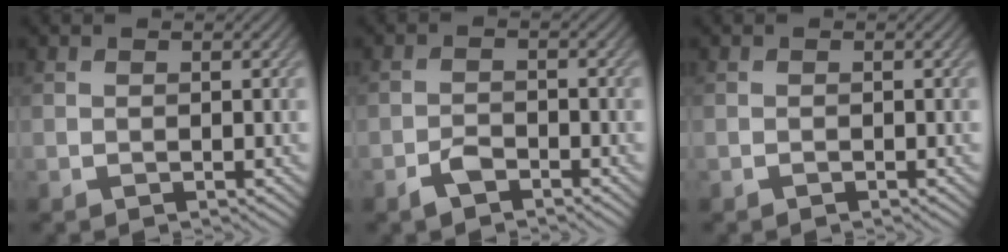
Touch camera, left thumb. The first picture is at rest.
{"total": 2.0, "force": [-1.5, 1.0, 1.0], "torque": [-0.018, 0.003, -0.032]}
{"total": 0.0}